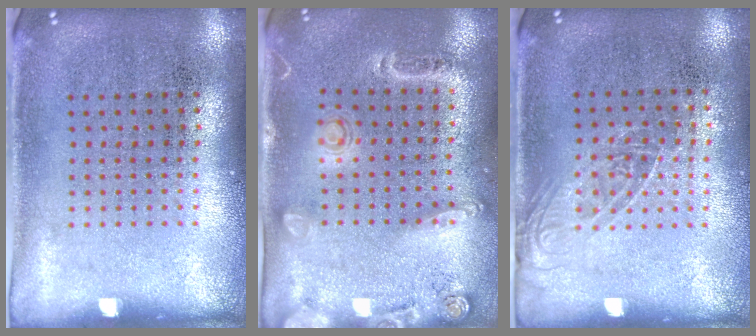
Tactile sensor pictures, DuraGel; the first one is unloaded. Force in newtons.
{"total": 1.5, "press": 1.3, "slide": 0.8}
{"total": 1.4, "press": 1.0, "slide": 0.9}